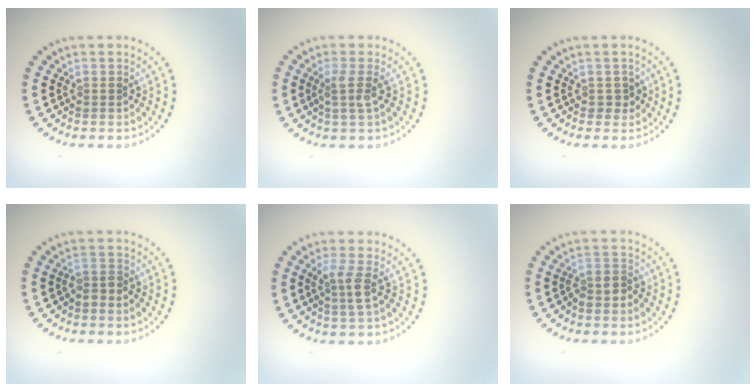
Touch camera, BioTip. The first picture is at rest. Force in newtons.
{"total": 1.7, "press": 1.2, "slide": 1.1}
{"total": 1.1, "press": 0.9, "slide": 0.6}
{"total": 1.4, "press": 1.1, "slide": 0.8}
{"total": 2.0, "press": 1.6, "slide": 1.2}
{"total": 2.0, "press": 1.7, "slide": 1.1}